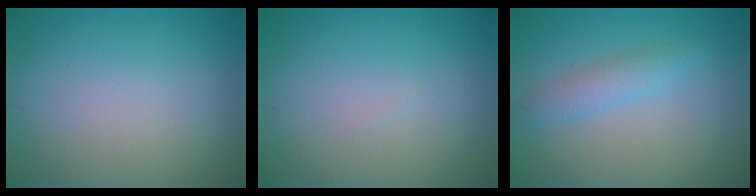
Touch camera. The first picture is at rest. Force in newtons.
{"total": 0.0}
{"total": 2.1, "press": 2.1, "slide": 0.0}